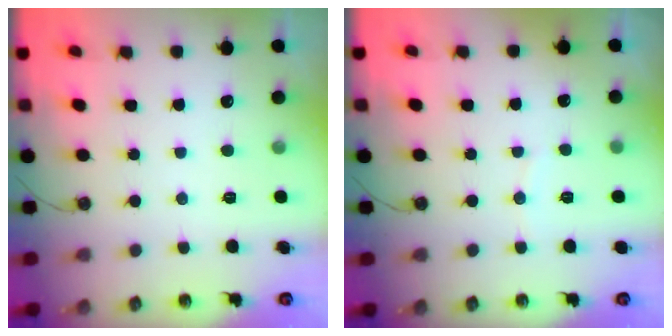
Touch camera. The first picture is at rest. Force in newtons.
{"total": 2.4, "press": 2.4, "slide": 0.3}